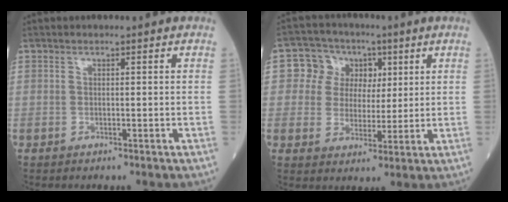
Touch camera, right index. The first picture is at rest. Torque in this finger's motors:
{"motor_torque": [0.11, 0.05, 0.03, 0.00]}